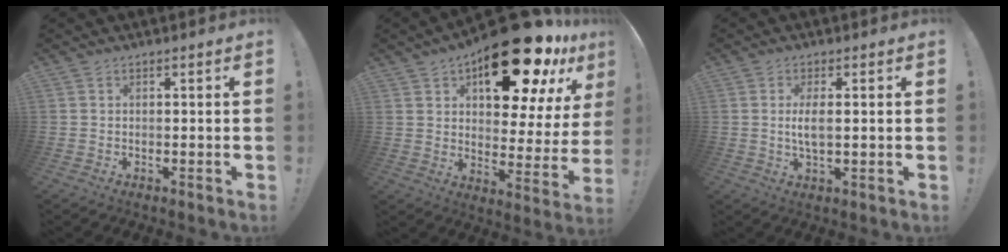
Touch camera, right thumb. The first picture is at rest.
{"total": 25.2, "force": [15.1, 10.5, 17.2], "torque": [-0.225, -0.102, 0.248]}
{"total": 4.6, "force": [0.0, 1.3, 4.4], "torque": [-0.077, -0.006, -0.003]}